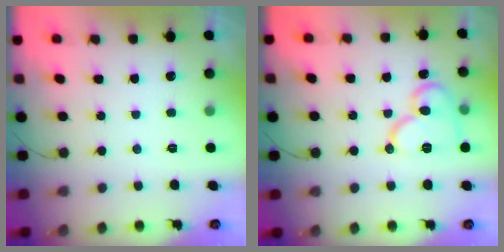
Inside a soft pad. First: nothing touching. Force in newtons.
{"total": 13.6, "press": 13.5, "slide": 1.7}